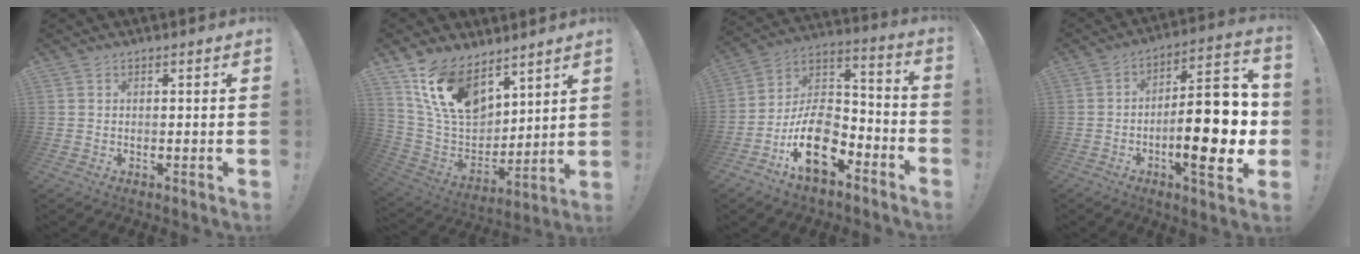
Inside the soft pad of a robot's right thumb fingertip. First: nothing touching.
{"total": 16.7, "force": [10.5, 9.3, 9.1], "torque": [-0.170, -0.062, 0.202]}
{"total": 18.7, "force": [-8.3, 13.2, 10.3], "torque": [-0.158, 0.048, -0.129]}
{"total": 21.3, "force": [-4.8, 7.2, 19.5], "torque": [-0.278, 0.029, -0.071]}